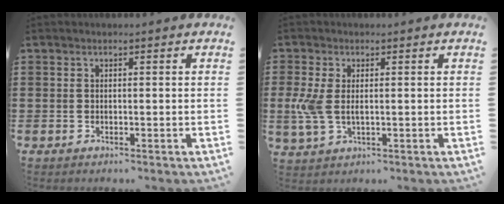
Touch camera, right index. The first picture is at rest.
{"total": 4.7, "force": [0.0, 2.3, 4.0], "torque": [-0.106, -0.003, -0.007]}